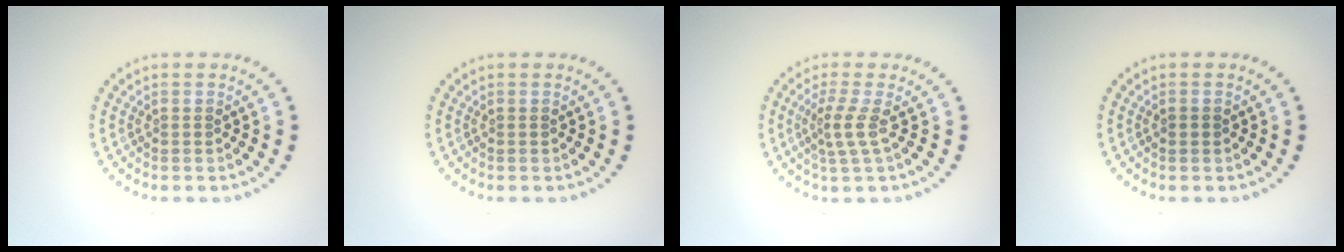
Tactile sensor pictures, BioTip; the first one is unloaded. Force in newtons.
{"total": 0.0}
{"total": 2.2, "press": 1.5, "slide": 1.6}
{"total": 0.9, "press": 0.9, "slide": 0.2}